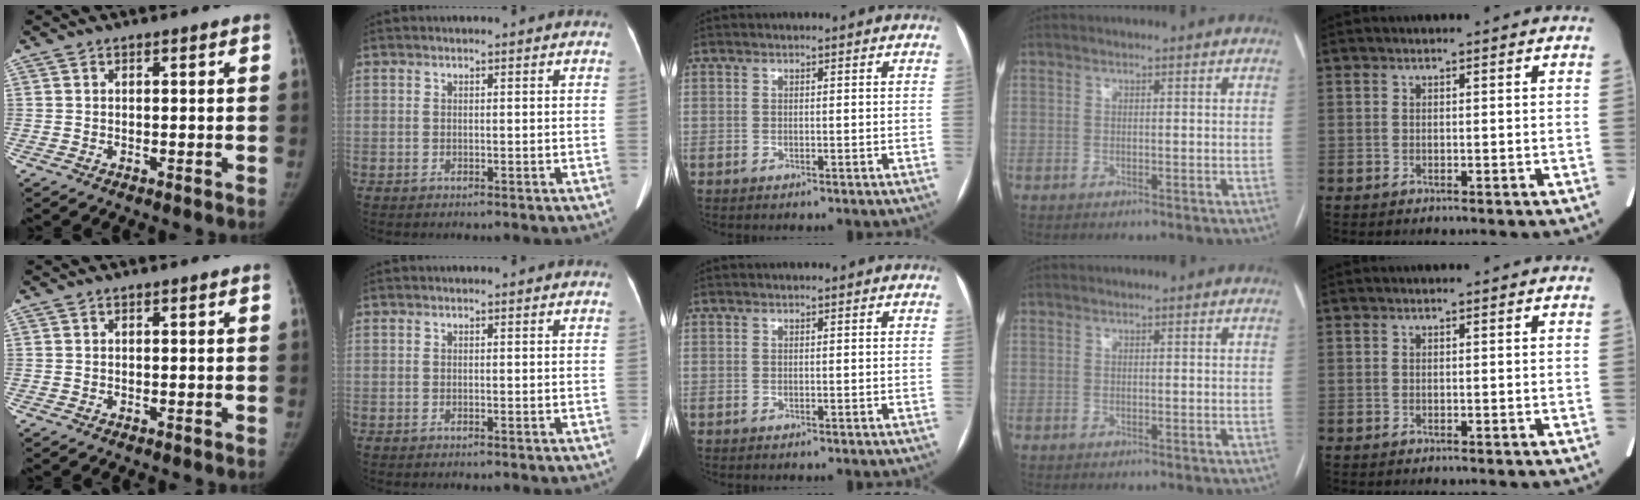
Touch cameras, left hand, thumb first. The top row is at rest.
{}